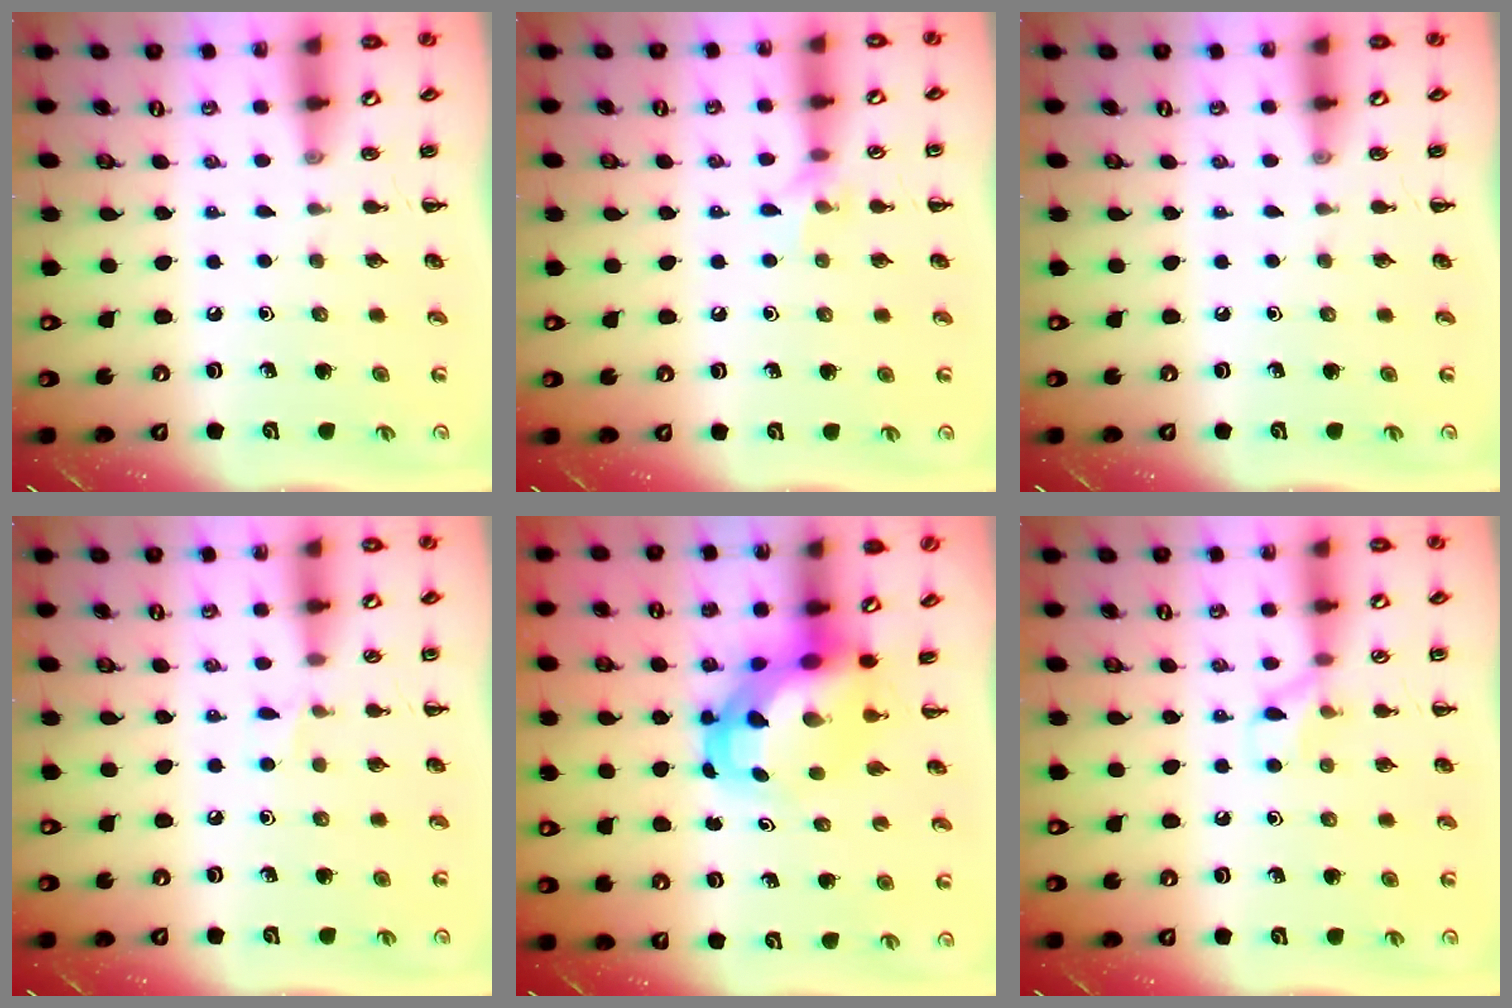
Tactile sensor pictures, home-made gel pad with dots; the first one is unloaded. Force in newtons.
{"total": 6.4, "press": 6.2, "slide": 1.5}
{"total": 0.0}
{"total": 3.6, "press": 3.4, "slide": 1.1}
{"total": 6.3, "press": 6.1, "slide": 1.6}
{"total": 7.1, "press": 6.9, "slide": 1.5}